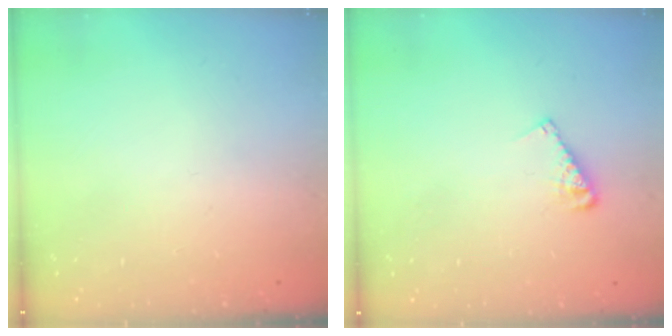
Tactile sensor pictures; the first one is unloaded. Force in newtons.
{"total": 6.4, "press": 6.4, "slide": 0.3}